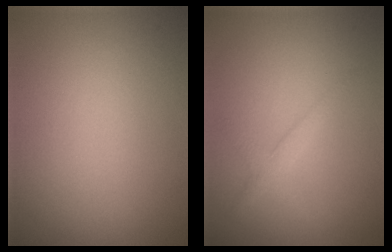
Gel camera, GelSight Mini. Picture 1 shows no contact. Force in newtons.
{"total": 1.3, "press": 1.3, "slide": 0.1}